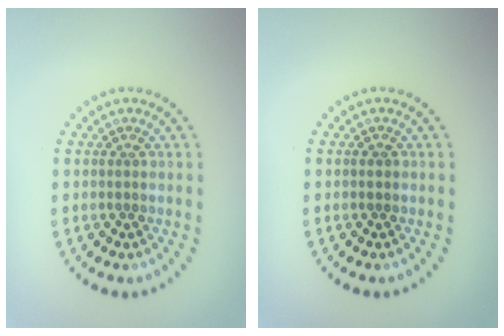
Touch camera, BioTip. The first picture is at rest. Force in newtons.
{"total": 0.9, "press": 0.9, "slide": 0.0}